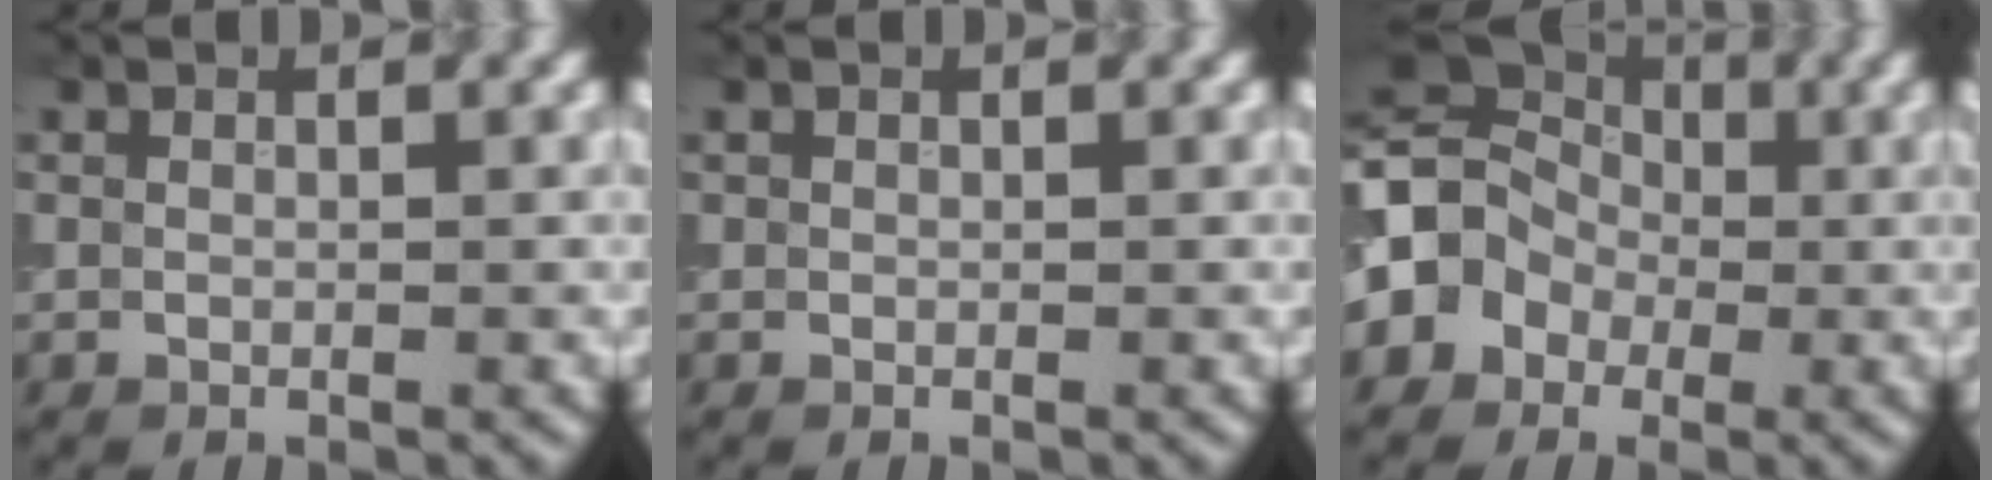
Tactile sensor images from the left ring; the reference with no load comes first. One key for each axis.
{"total": 0.0}
{"total": 6.7, "fx": -0.6, "fy": 5.8, "fz": 3.4, "tx": -0.042, "ty": 0.010, "tz": -0.030}